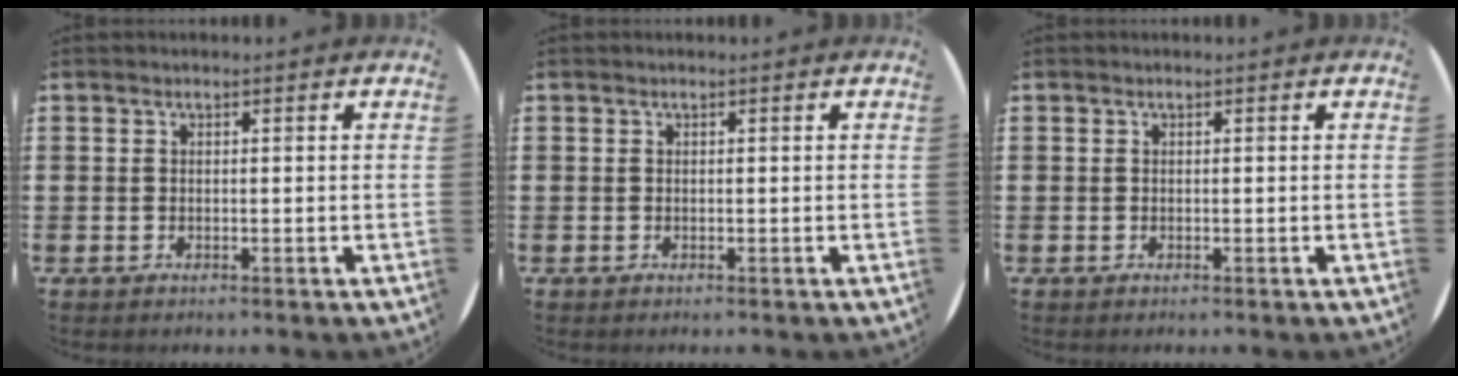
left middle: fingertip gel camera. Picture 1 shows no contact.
{"total": 0.0}
{"total": 0.0}